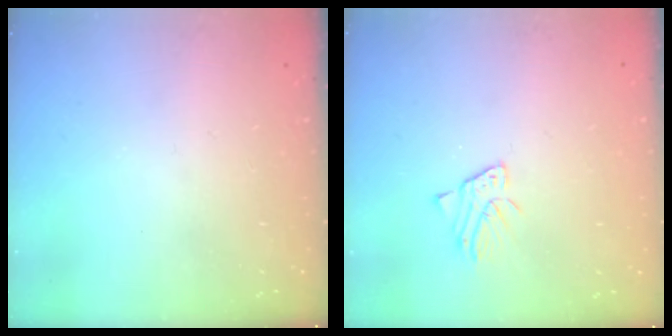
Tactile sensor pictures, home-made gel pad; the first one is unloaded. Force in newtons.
{"total": 2.2, "press": 2.2, "slide": 0.1}